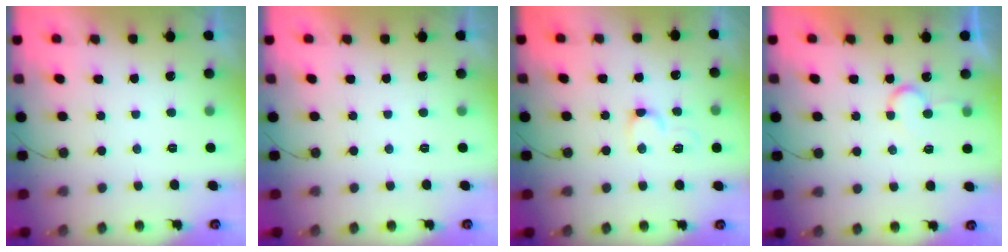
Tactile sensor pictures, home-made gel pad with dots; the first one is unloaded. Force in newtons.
{"total": 1.8, "press": 1.8, "slide": 0.0}
{"total": 4.9, "press": 4.8, "slide": 0.5}
{"total": 6.8, "press": 6.8, "slide": 0.6}